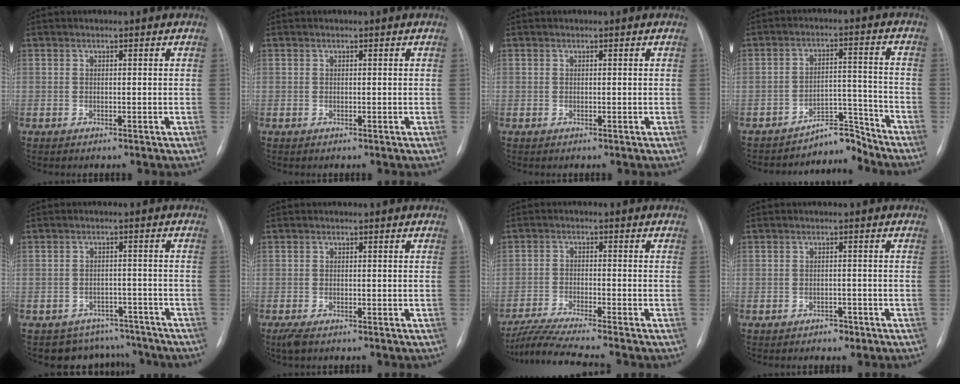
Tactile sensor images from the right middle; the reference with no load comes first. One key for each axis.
{"total": 0.0}
{"total": 0.0}
{"total": 5.8, "fx": -5.7, "fy": 0.9, "fz": -0.4, "tx": 0.012, "ty": 0.046, "tz": -0.085}
{"total": 7.6, "fx": -6.7, "fy": 3.6, "fz": -0.9, "tx": 0.025, "ty": 0.029, "tz": -0.082}
{"total": 2.3, "fx": -1.5, "fy": 0.8, "fz": 1.5, "tx": -0.034, "ty": -0.007, "tz": -0.025}
{"total": 9.0, "fx": -7.8, "fy": -1.3, "fz": 4.2, "tx": -0.078, "ty": -0.024, "tz": -0.134}
{"total": 1.7, "fx": -1.2, "fy": 1.0, "fz": 0.6, "tx": -0.009, "ty": 0.003, "tz": -0.014}